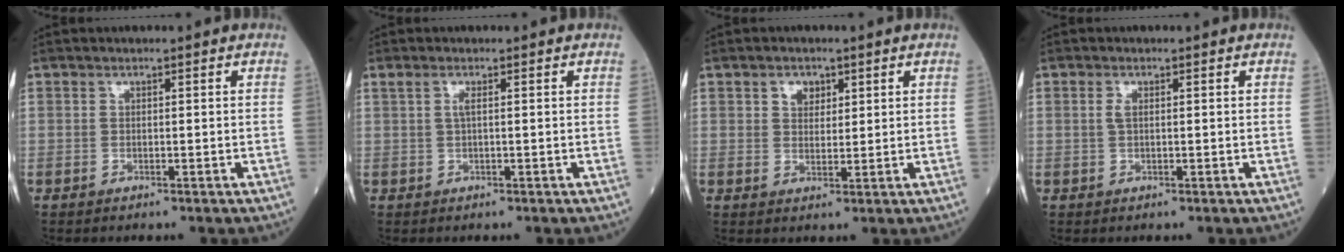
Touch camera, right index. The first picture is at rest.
{"total": 1.0, "force": [0.3, 0.0, 1.0], "torque": [-0.030, 0.008, 0.007]}
{"total": 2.7, "force": [1.4, 1.9, 1.3], "torque": [-0.021, 0.004, 0.022]}
{"total": 1.1, "force": [0.2, 0.4, 1.0], "torque": [-0.024, 0.000, 0.004]}